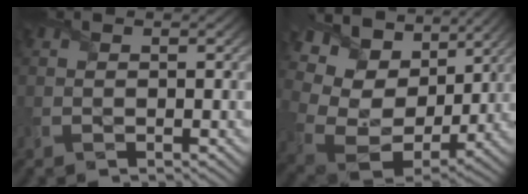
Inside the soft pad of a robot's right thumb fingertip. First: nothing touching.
{"total": 15.7, "force": [6.5, 11.0, 9.2], "torque": [-0.222, 0.007, 0.131]}